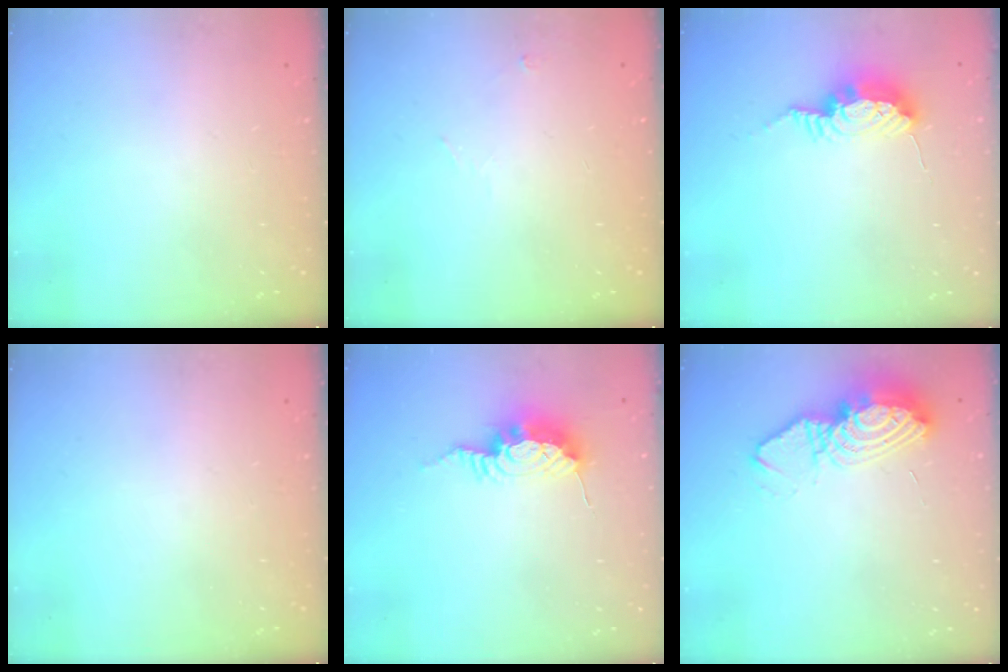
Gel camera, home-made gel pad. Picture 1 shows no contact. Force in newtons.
{"total": 3.8, "press": 3.1, "slide": 2.2}
{"total": 9.1, "press": 9.1, "slide": 0.3}
{"total": 0.0}
{"total": 10.6, "press": 10.5, "slide": 0.9}
{"total": 12.2, "press": 12.1, "slide": 0.9}